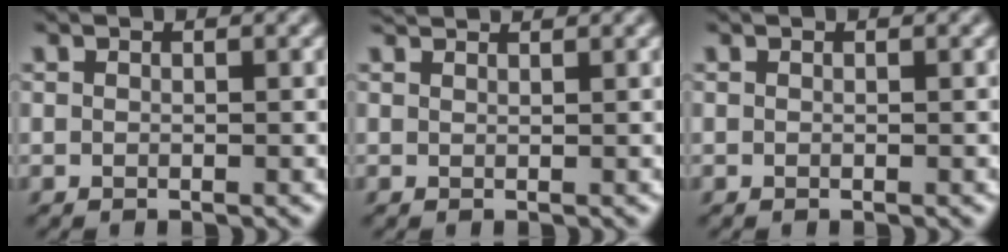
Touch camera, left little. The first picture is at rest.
{"total": 1.5, "force": [1.5, 0.1, 0.2], "torque": [-0.010, 0.012, 0.028]}
{"total": 0.0}